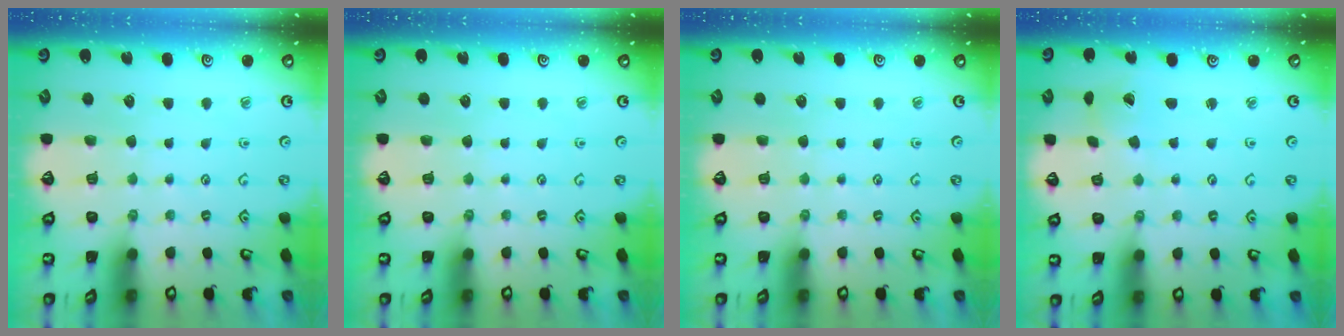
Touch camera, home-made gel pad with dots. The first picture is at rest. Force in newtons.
{"total": 0.0}
{"total": 0.0}
{"total": 1.1, "press": 1.0, "slide": 0.1}